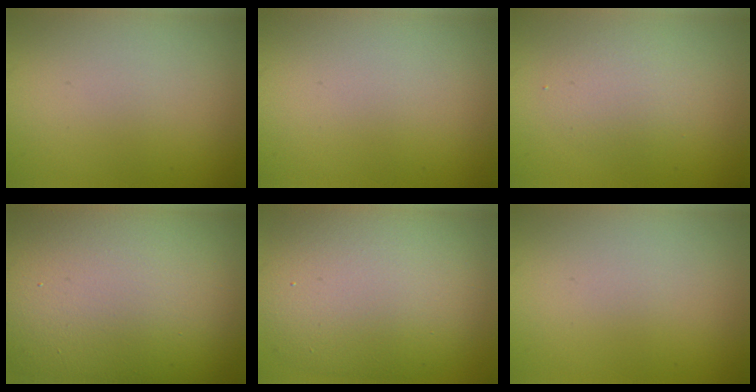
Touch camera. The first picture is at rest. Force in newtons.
{"total": 0.0}
{"total": 2.4, "press": 2.4, "slide": 0.3}
{"total": 19.8, "press": 19.8, "slide": 1.3}
{"total": 11.2, "press": 11.2, "slide": 0.7}
{"total": 0.0}